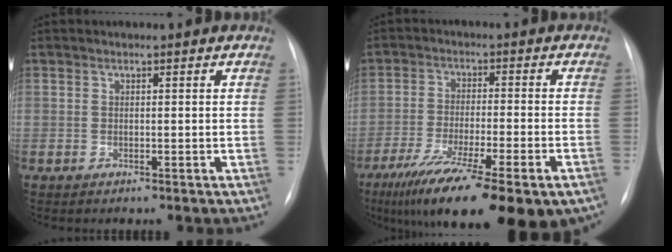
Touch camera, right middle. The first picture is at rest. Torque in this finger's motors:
{"motor_torque": [1.44, -0.69, 0.50, 0.21]}